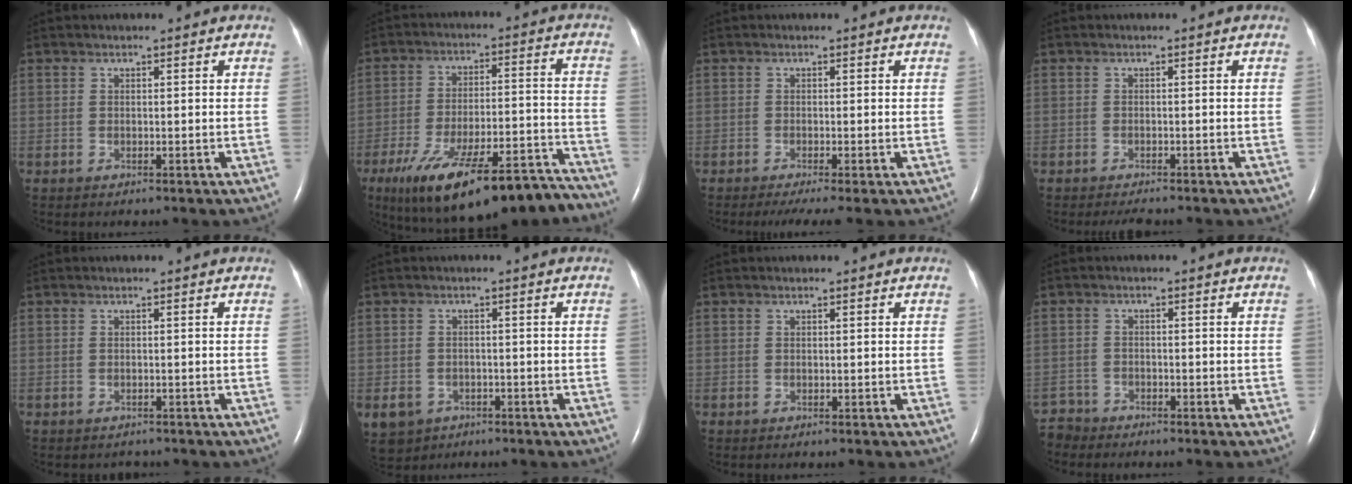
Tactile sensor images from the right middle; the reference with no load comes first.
{"total": 22.9, "force": [-17.7, 5.1, 13.7], "torque": [-0.176, 0.011, -0.263]}
{"total": 3.7, "force": [-2.5, -0.1, 2.7], "torque": [-0.042, -0.014, -0.041]}
{"total": 2.9, "force": [-2.6, 0.5, 1.2], "torque": [-0.018, -0.006, -0.033]}
{"total": 1.2, "force": [-1.0, 0.5, -0.1], "torque": [-0.004, 0.000, -0.013]}
{"total": 7.1, "force": [-3.9, 5.8, 1.6], "torque": [-0.044, 0.003, -0.054]}
{"total": 0.0}
{"total": 3.3, "force": [-3.0, 0.7, -1.1], "torque": [0.018, -0.007, -0.061]}